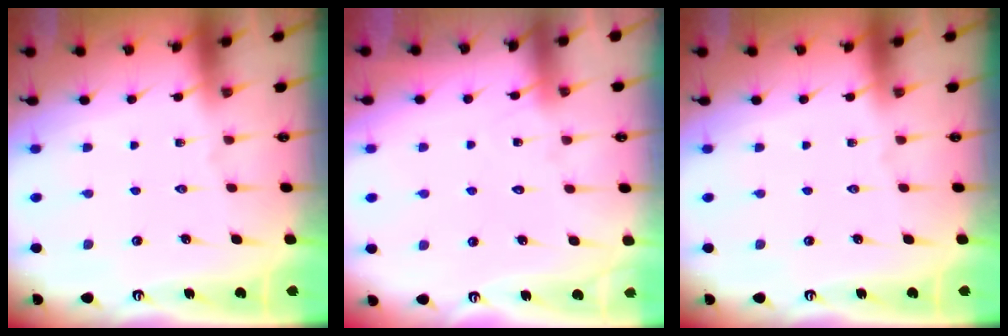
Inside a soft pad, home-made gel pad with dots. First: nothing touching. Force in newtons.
{"total": 6.0, "press": 6.0, "slide": 0.5}
{"total": 0.0}